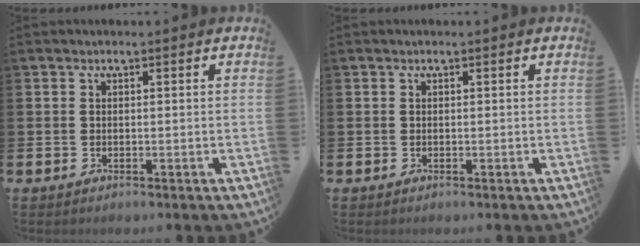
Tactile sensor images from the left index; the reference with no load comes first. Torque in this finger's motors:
{"motor_torque": [0.00, 0.00, 0.00, 0.00]}